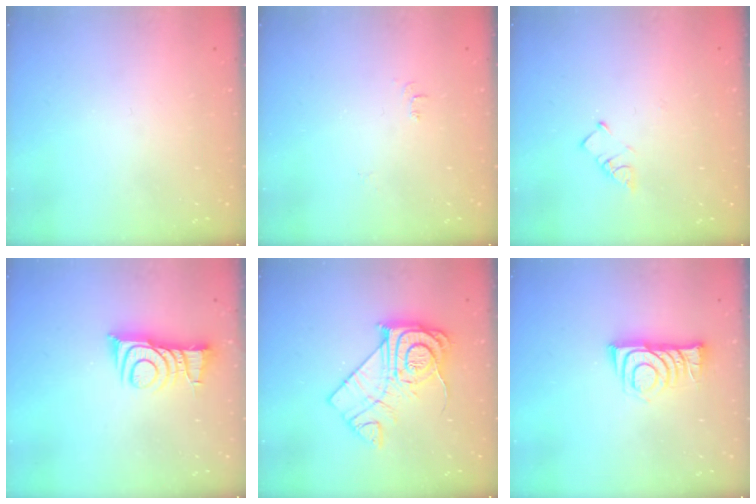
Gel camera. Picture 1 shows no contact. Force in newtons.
{"total": 5.2, "press": 5.2, "slide": 0.6}
{"total": 3.2, "press": 3.2, "slide": 0.6}
{"total": 10.4, "press": 10.4, "slide": 0.2}
{"total": 16.2, "press": 16.1, "slide": 1.5}
{"total": 9.0, "press": 9.0, "slide": 1.1}